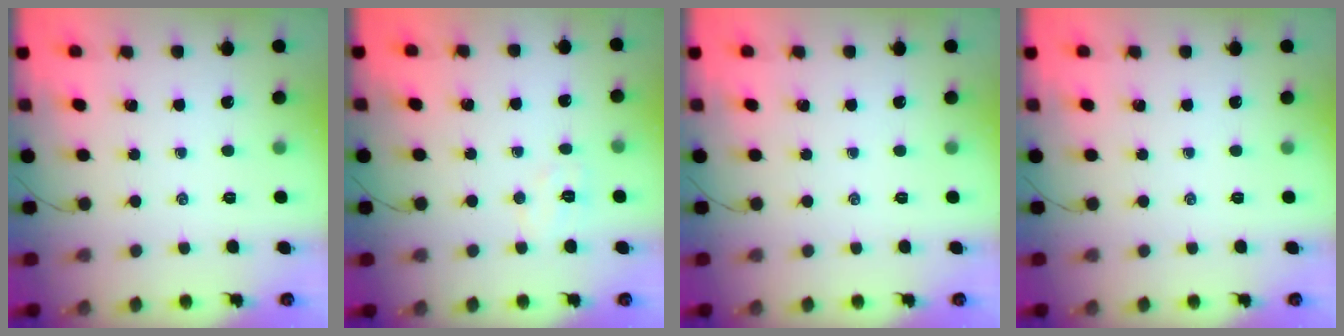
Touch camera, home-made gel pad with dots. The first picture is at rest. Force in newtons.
{"total": 4.4, "press": 4.3, "slide": 1.0}
{"total": 0.0}
{"total": 0.0}